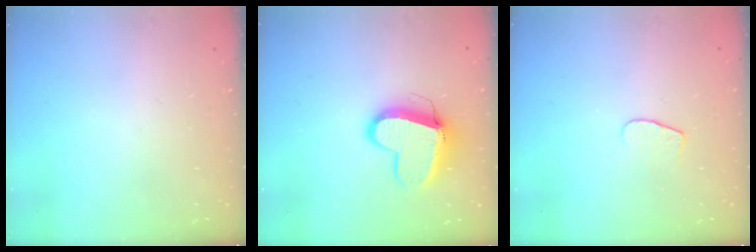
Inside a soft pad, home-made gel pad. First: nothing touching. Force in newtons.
{"total": 11.6, "press": 11.6, "slide": 1.2}
{"total": 5.4, "press": 5.4, "slide": 0.5}